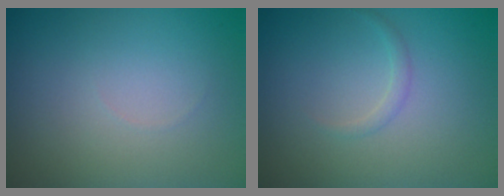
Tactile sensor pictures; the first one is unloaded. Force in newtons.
{"total": 0.7, "press": 0.7, "slide": 0.0}